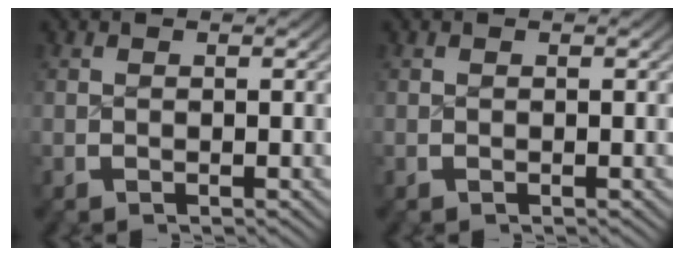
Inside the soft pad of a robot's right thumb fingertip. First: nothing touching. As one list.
[{"total": 0.0}]